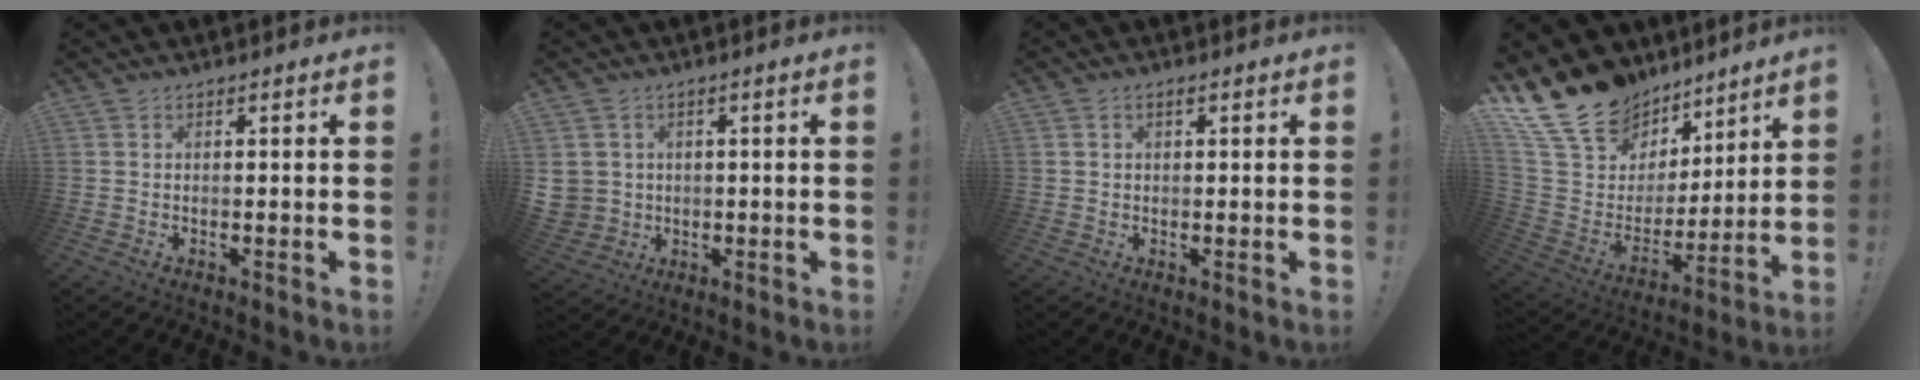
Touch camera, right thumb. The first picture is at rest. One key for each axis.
{"total": 5.0, "fx": 0.9, "fy": 4.7, "fz": 1.4, "tx": -0.036, "ty": -0.005, "tz": 0.019}
{"total": 1.2, "fx": 0.6, "fy": 0.8, "fz": 0.7, "tx": -0.014, "ty": 0.002, "tz": 0.011}
{"total": 19.2, "fx": 14.2, "fy": 11.2, "fz": 6.3, "tx": -0.112, "ty": -0.100, "tz": 0.283}